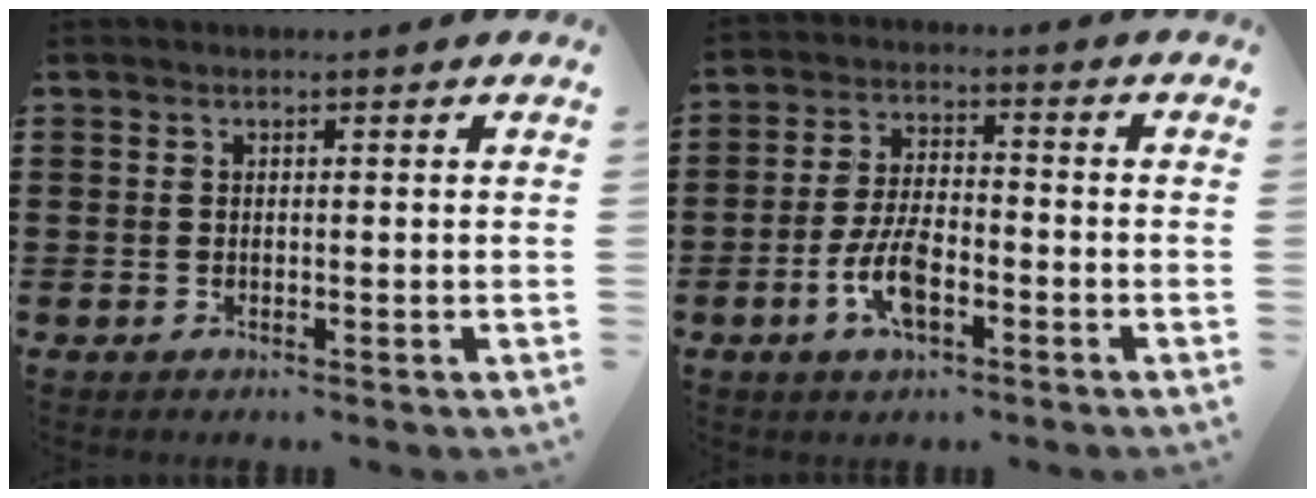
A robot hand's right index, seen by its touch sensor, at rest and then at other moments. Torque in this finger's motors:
{"motor_torque": [2.14, 0.00, 0.97, 0.17]}